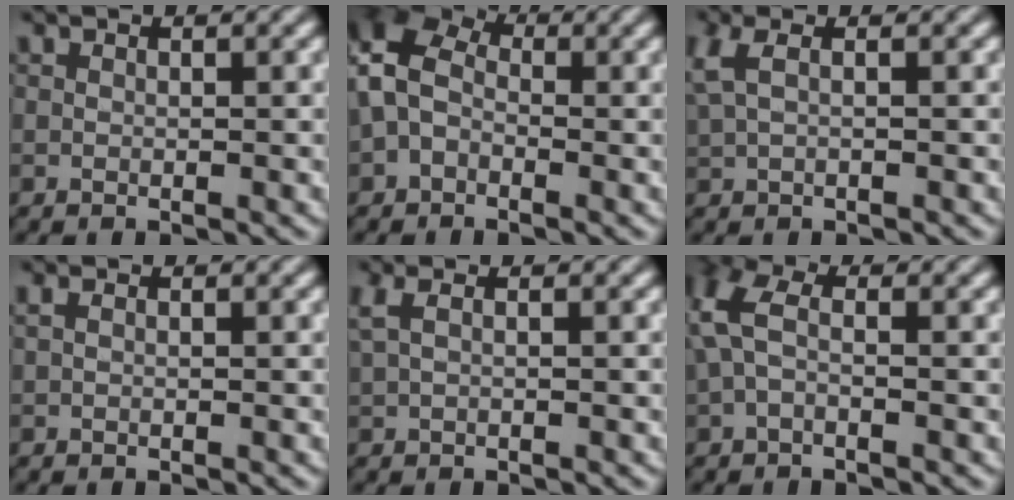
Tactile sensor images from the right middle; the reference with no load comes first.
{"total": 5.6, "force": [-0.1, 4.0, 4.0], "torque": [-0.102, 0.014, -0.020]}
{"total": 2.4, "force": [0.8, 0.8, 2.0], "torque": [-0.050, 0.006, 0.016]}
{"total": 0.8, "force": [0.2, 0.4, 0.6], "torque": [-0.016, 0.001, 0.004]}
{"total": 1.8, "force": [0.6, 0.6, 1.5], "torque": [-0.034, 0.006, 0.012]}
{"total": 3.8, "force": [0.0, 2.1, 3.2], "torque": [-0.087, 0.015, -0.012]}